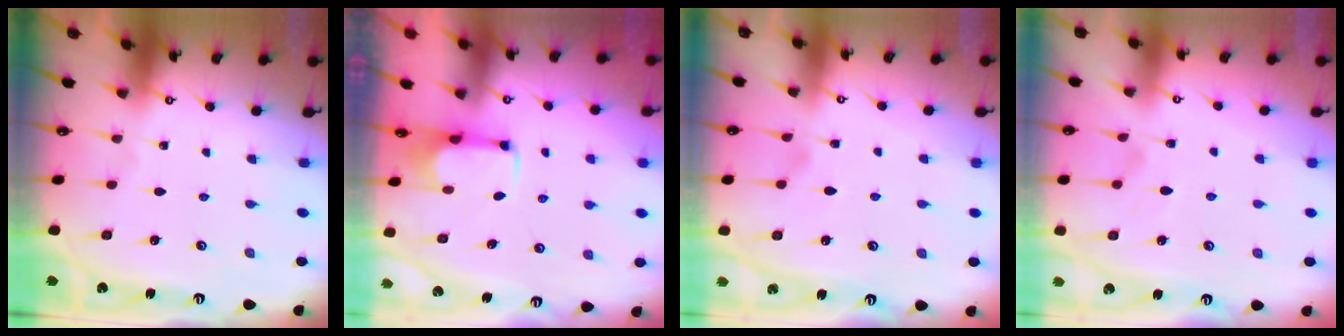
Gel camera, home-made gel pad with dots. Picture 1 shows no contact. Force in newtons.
{"total": 2.6, "press": 2.5, "slide": 1.0}
{"total": 1.1, "press": 0.6, "slide": 1.0}
{"total": 1.8, "press": 1.4, "slide": 1.2}